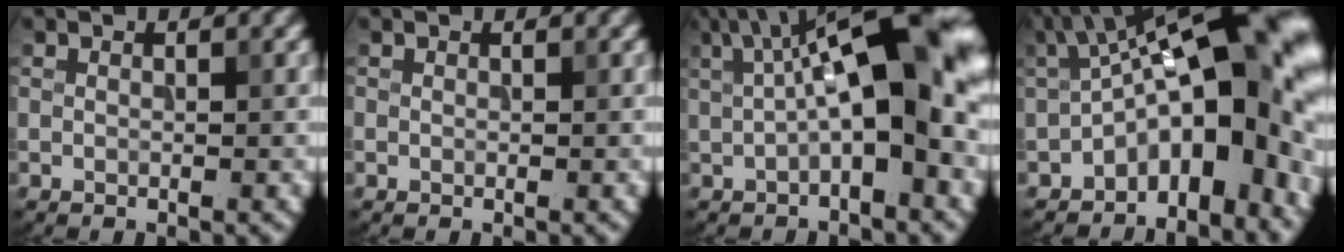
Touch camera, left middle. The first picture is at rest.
{"total": 0.0}
{"total": 11.9, "force": [2.0, 3.5, 11.1], "torque": [-0.162, 0.026, 0.023]}
{"total": 15.4, "force": [-1.5, 6.0, 14.1], "torque": [-0.174, 0.042, -0.032]}